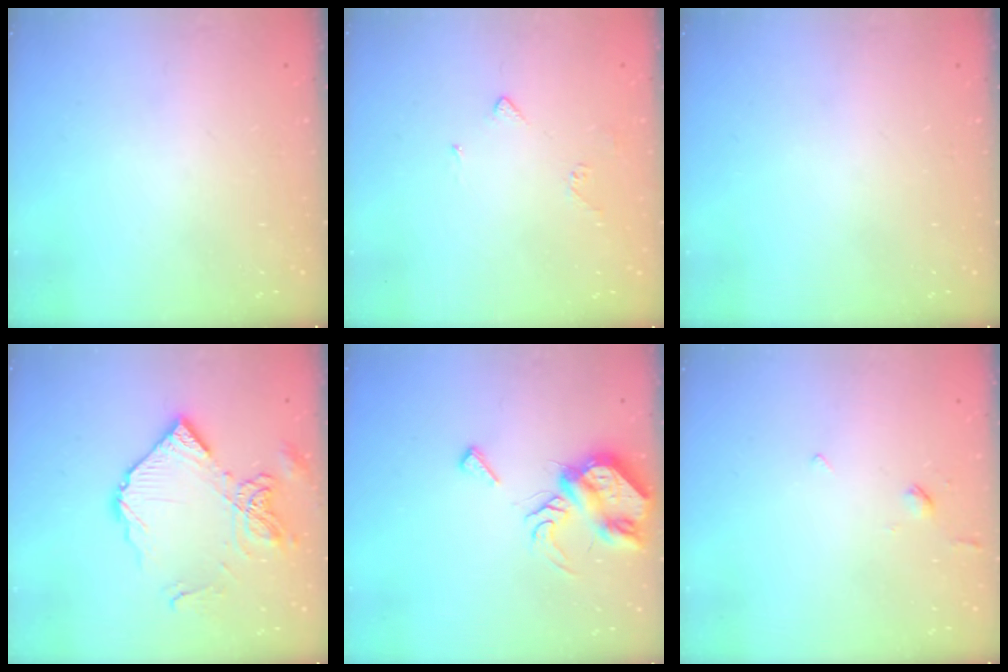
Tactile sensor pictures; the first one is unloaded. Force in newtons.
{"total": 3.3, "press": 3.3, "slide": 0.5}
{"total": 0.0}
{"total": 14.5, "press": 14.4, "slide": 1.4}
{"total": 9.0, "press": 9.0, "slide": 0.6}
{"total": 3.5, "press": 3.5, "slide": 0.7}